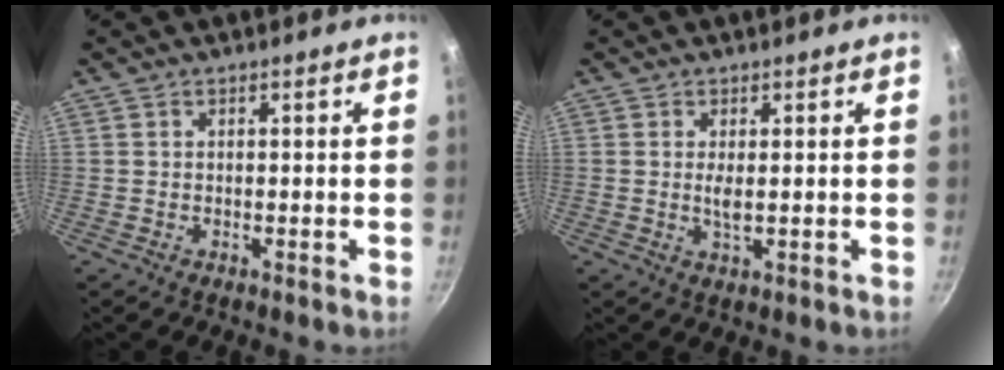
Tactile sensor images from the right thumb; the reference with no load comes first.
{"total": 2.2, "force": [0.2, 0.7, 2.0], "torque": [-0.041, -0.005, 0.005]}